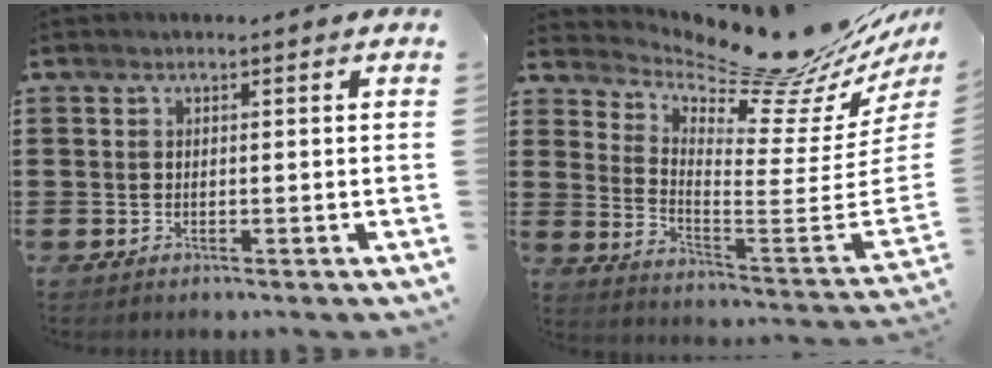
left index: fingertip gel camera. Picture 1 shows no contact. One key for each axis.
{"total": 12.0, "fx": 10.9, "fy": 1.5, "fz": 4.8, "tx": -0.083, "ty": -0.103, "tz": 0.173}